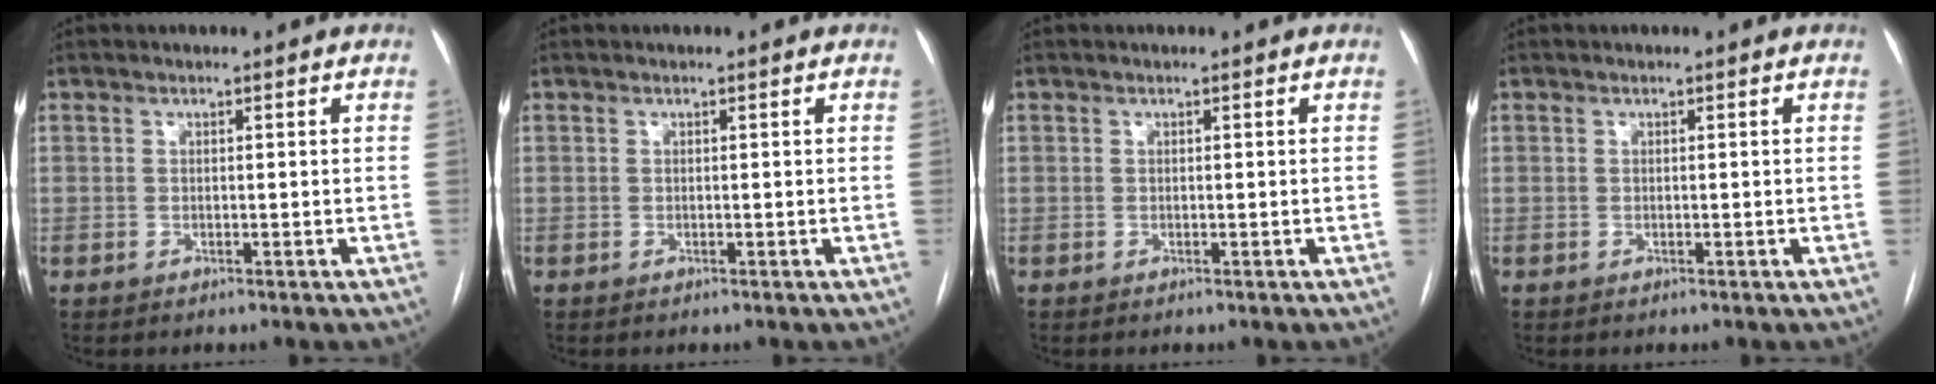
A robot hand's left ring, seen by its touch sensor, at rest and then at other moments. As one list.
[{"total": 0.0}, {"total": 0.0}, {"total": 0.0}]